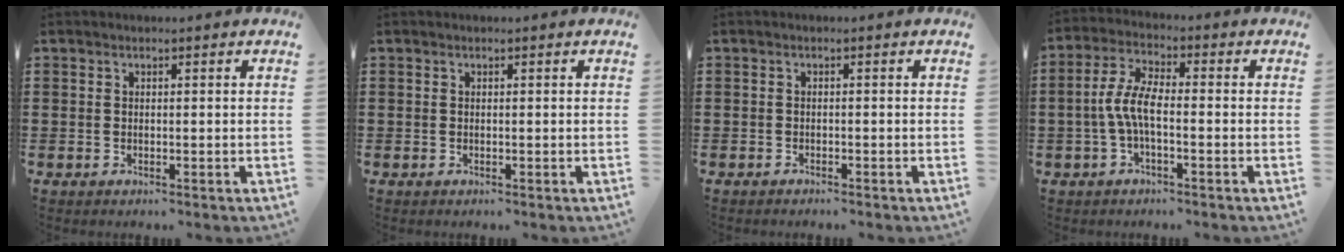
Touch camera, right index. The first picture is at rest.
{"total": 0.0}
{"total": 0.8, "force": [-0.8, 0.0, 0.1], "torque": [-0.003, -0.002, -0.016]}
{"total": 6.0, "force": [-1.5, 2.0, 5.4], "torque": [-0.130, -0.007, -0.037]}